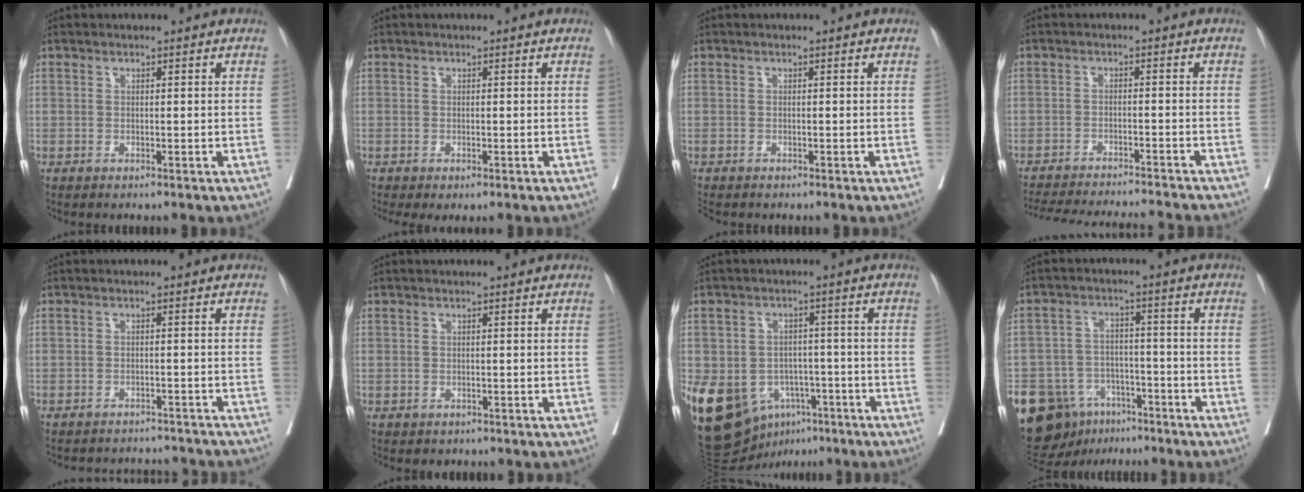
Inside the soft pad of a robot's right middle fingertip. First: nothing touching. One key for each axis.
{"total": 1.7, "fx": -1.1, "fy": 0.6, "fz": 1.1, "tx": -0.012, "ty": -0.007, "tz": -0.015}
{"total": 1.5, "fx": -1.3, "fy": 0.5, "fz": 0.4, "tx": -0.011, "ty": -0.004, "tz": -0.024}
{"total": 17.0, "fx": -15.9, "fy": 0.3, "fz": 5.9, "tx": -0.103, "ty": -0.027, "tz": -0.222}
{"total": 11.4, "fx": -10.9, "fy": 2.5, "fz": 2.3, "tx": -0.037, "ty": 0.010, "tz": -0.118}
{"total": 1.2, "fx": -0.9, "fy": 0.8, "fz": 0.1, "tx": -0.005, "ty": 0.001, "tz": -0.010}
{"total": 14.5, "fx": -6.9, "fy": 10.4, "fz": 7.3, "tx": -0.143, "ty": 0.012, "tz": -0.098}
{"total": 16.1, "fx": -10.1, "fy": 10.6, "fz": 6.8, "tx": -0.153, "ty": 0.017, "tz": -0.151}